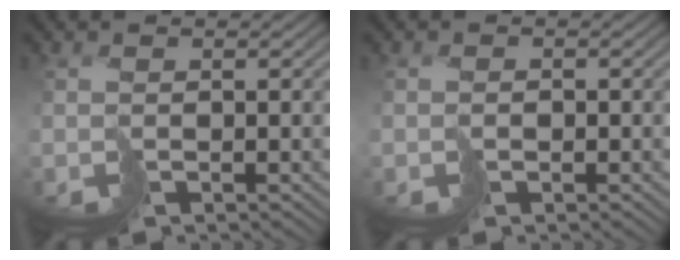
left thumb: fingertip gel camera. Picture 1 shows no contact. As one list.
[{"total": 2.0, "force": [-0.9, 1.6, 0.9], "torque": [-0.018, -0.006, -0.022]}]